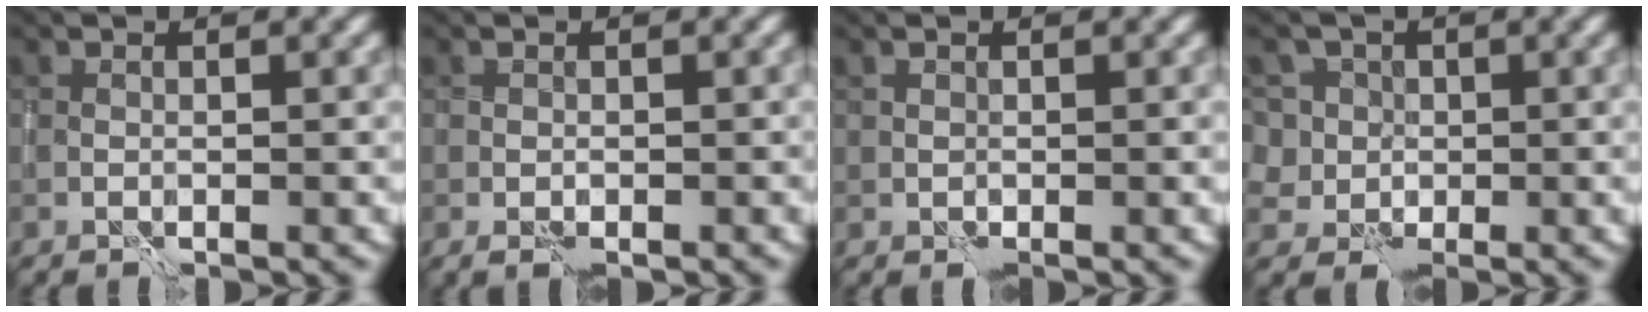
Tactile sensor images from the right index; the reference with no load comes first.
{"total": 0.9, "force": [-0.4, 0.5, 0.6], "torque": [-0.007, -0.002, -0.008]}
{"total": 0.0}
{"total": 6.6, "force": [1.6, 5.9, 2.5], "torque": [-0.030, 0.036, -0.011]}